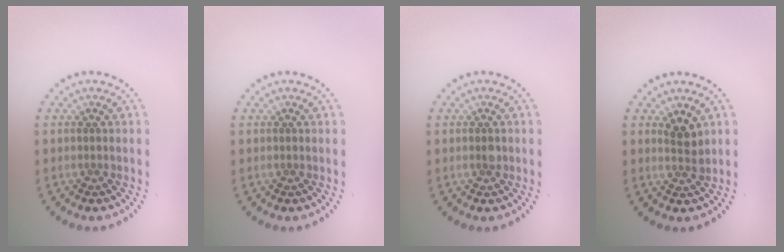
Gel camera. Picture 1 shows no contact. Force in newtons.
{"total": 0.0}
{"total": 1.0, "press": 0.9, "slide": 0.1}
{"total": 1.8, "press": 1.5, "slide": 1.0}